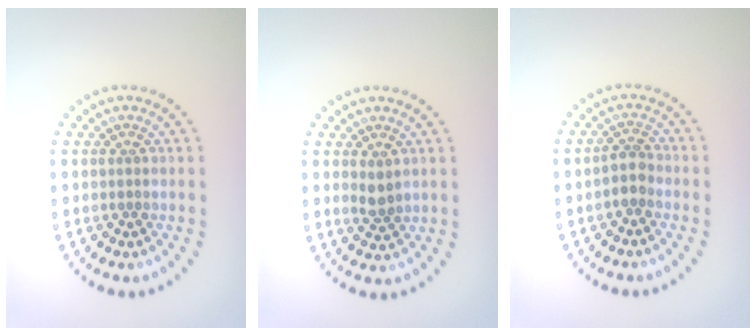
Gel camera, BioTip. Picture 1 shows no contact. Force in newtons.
{"total": 1.3, "press": 1.3, "slide": 0.5}
{"total": 1.8, "press": 1.5, "slide": 1.0}